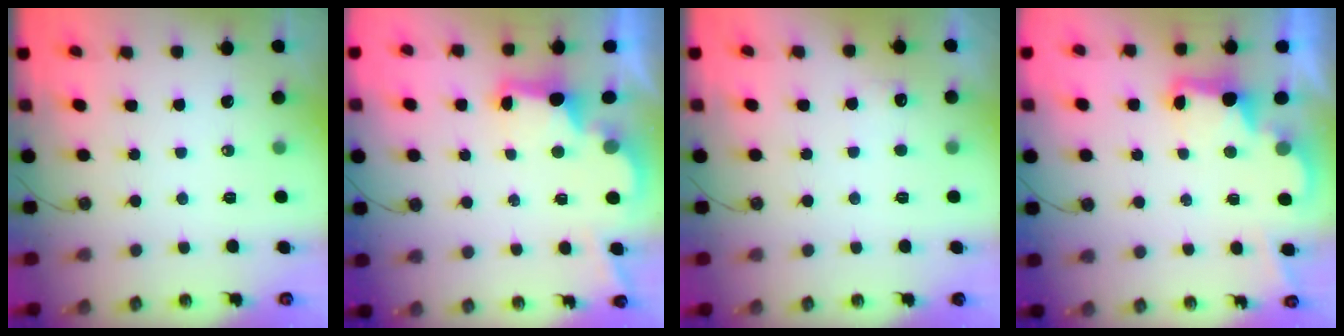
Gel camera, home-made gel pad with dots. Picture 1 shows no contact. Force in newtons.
{"total": 2.8, "press": 2.7, "slide": 0.9}
{"total": 4.9, "press": 4.7, "slide": 1.1}
{"total": 3.0, "press": 2.9, "slide": 0.6}